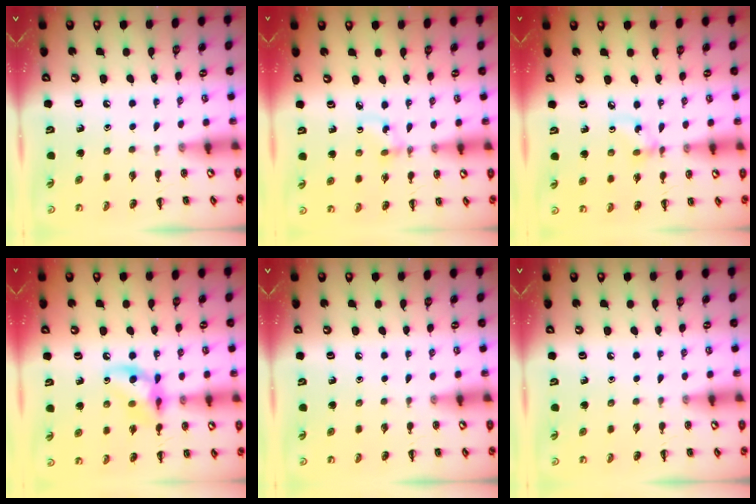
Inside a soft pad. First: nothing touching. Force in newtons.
{"total": 2.8, "press": 2.6, "slide": 1.0}
{"total": 4.0, "press": 3.8, "slide": 1.2}
{"total": 12.3, "press": 12.2, "slide": 1.3}
{"total": 0.0}
{"total": 0.0}